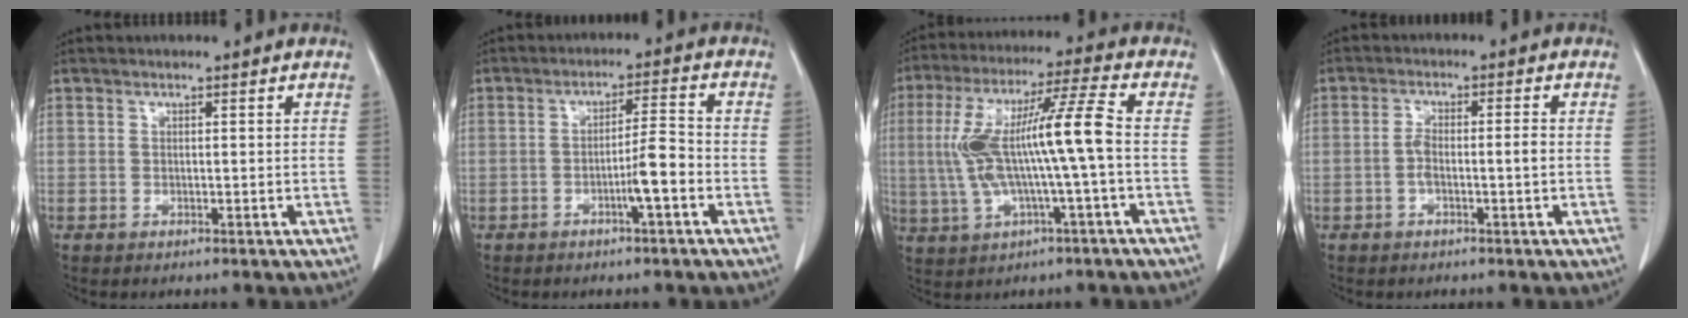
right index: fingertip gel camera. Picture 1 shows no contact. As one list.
[{"total": 4.9, "force": [-1.9, 0.0, 4.6], "torque": [-0.075, 0.005, -0.033]}, {"total": 13.3, "force": [-0.3, 0.4, 13.3], "torque": [-0.266, 0.024, -0.006]}, {"total": 3.3, "force": [-0.8, 0.6, 3.2], "torque": [-0.059, 0.009, -0.012]}]